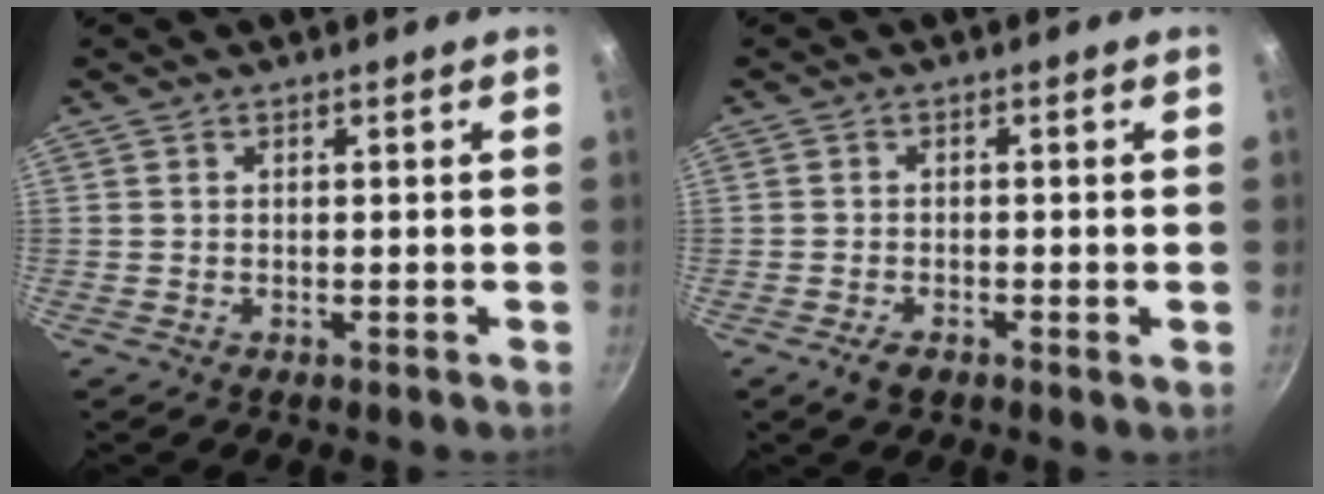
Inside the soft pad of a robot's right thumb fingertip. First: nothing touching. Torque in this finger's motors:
{"motor_torque": [-0.30, 0.31, -0.05, -0.17, 0.07]}